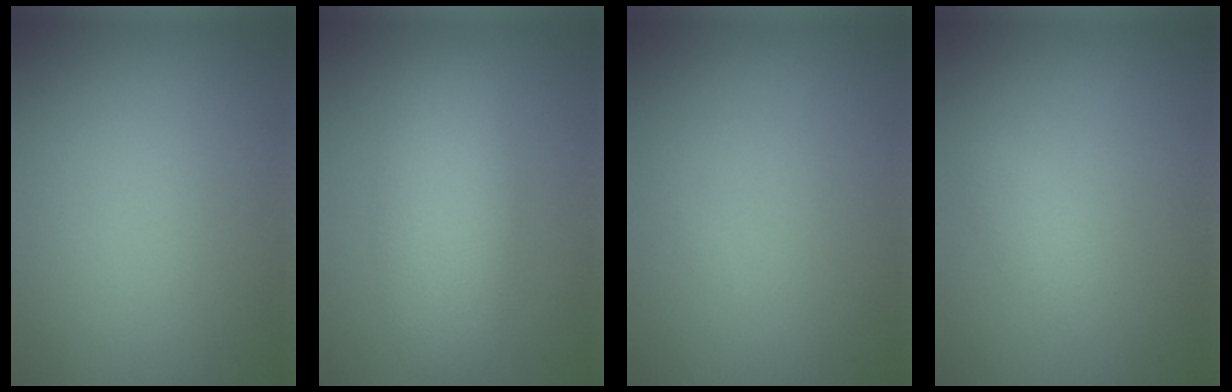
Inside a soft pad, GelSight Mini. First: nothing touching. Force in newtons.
{"total": 4.5, "press": 4.5, "slide": 0.2}
{"total": 0.0}
{"total": 1.1, "press": 1.1, "slide": 0.1}